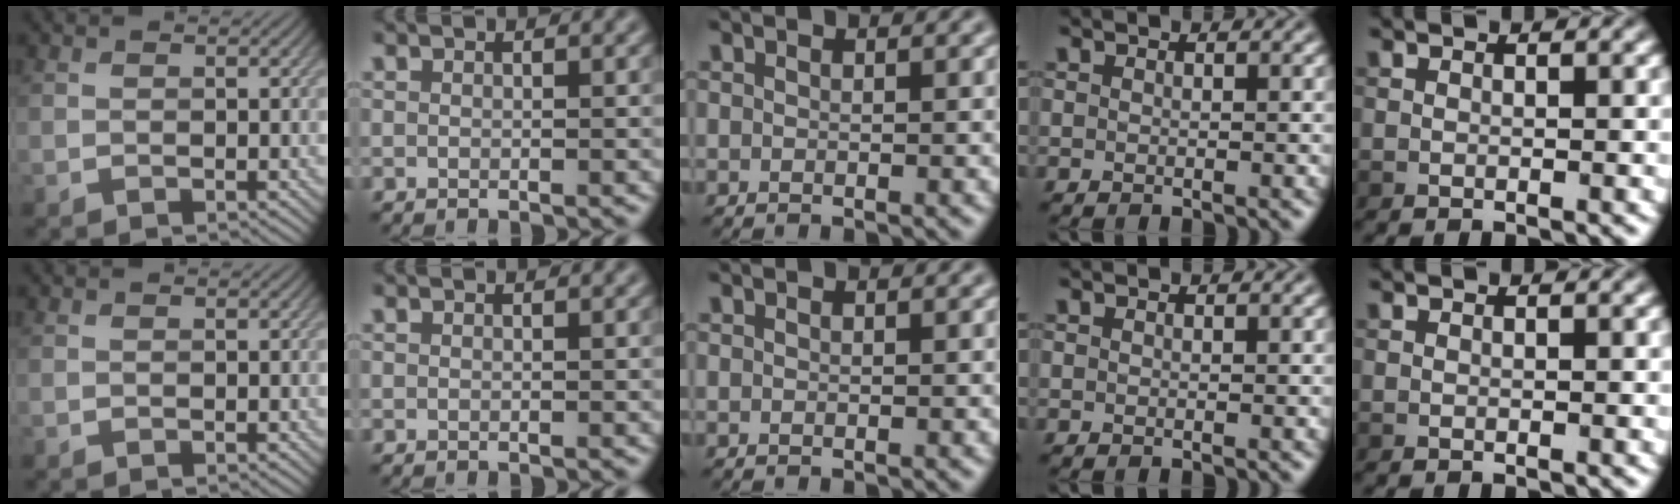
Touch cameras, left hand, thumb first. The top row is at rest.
{}